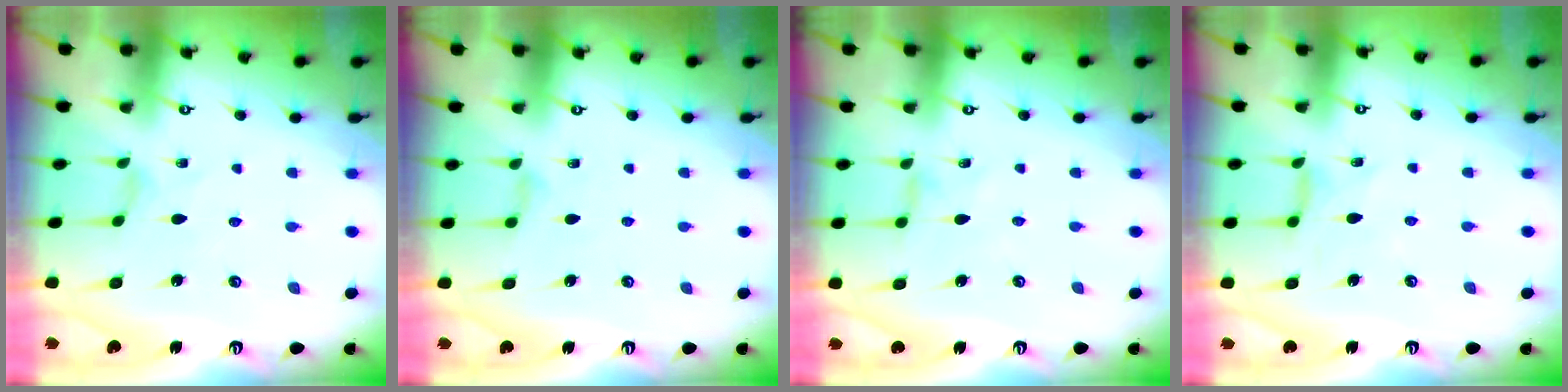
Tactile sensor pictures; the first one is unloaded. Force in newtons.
{"total": 2.6, "press": 2.6, "slide": 0.4}
{"total": 0.6, "press": 0.5, "slide": 0.2}
{"total": 1.2, "press": 1.1, "slide": 0.4}